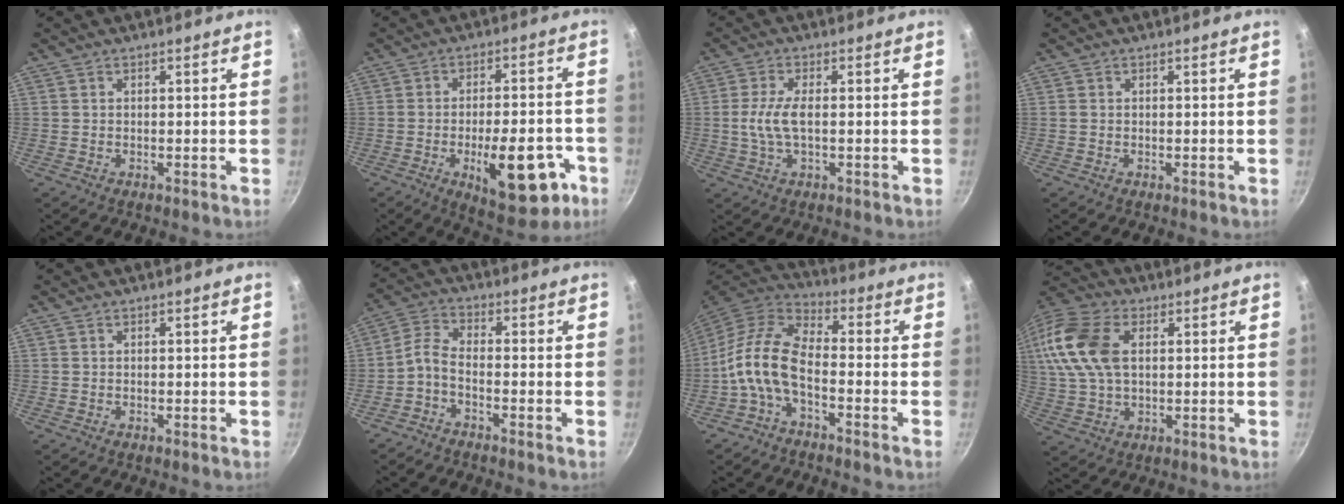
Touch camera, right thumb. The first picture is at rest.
{"total": 16.5, "force": [-6.0, 7.0, 13.6], "torque": [-0.157, 0.022, -0.074]}
{"total": 5.7, "force": [-0.3, 2.2, 5.3], "torque": [-0.122, 0.006, -0.010]}
{"total": 0.0}
{"total": 0.0}
{"total": 4.1, "force": [-2.3, 1.6, 3.1], "torque": [-0.086, 0.032, -0.058]}
{"total": 11.0, "force": [-3.5, 5.5, 8.9], "torque": [-0.180, 0.041, -0.083]}
{"total": 17.2, "force": [3.5, 11.0, 12.8], "torque": [-0.268, 0.019, 0.059]}